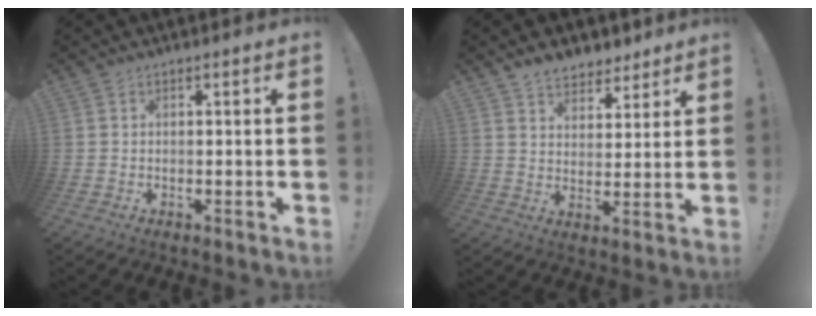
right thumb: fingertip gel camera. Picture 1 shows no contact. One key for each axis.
{"total": 7.5, "fx": 6.0, "fy": 4.1, "fz": 1.7, "tx": -0.024, "ty": -0.041, "tz": 0.114}